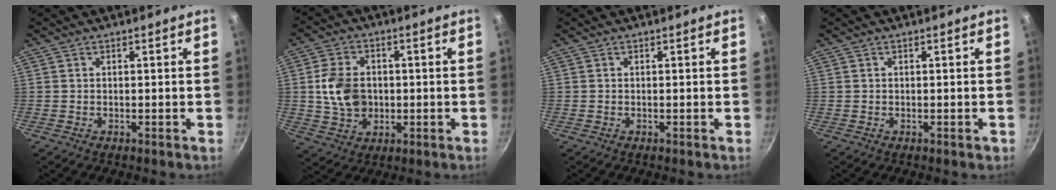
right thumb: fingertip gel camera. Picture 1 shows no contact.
{"total": 9.7, "force": [0.2, 7.4, 6.3], "torque": [-0.099, 0.004, 0.003]}
{"total": 0.0}
{"total": 0.5, "force": [-0.1, 0.4, 0.4], "torque": [-0.001, 0.002, -0.001]}